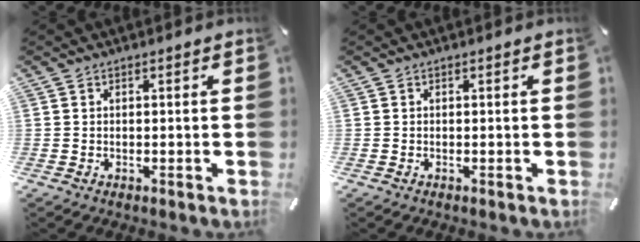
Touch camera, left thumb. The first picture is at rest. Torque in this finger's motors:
{"motor_torque": [0.03, 0.03, 0.00, 0.00, 0.00]}